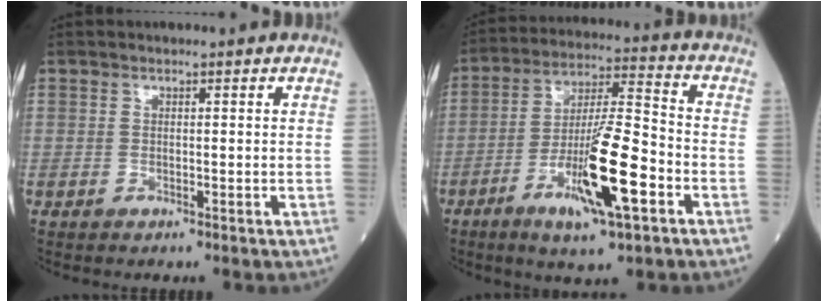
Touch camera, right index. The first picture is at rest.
{"total": 14.4, "force": [-5.8, 1.6, 13.1], "torque": [-0.237, -0.011, -0.098]}